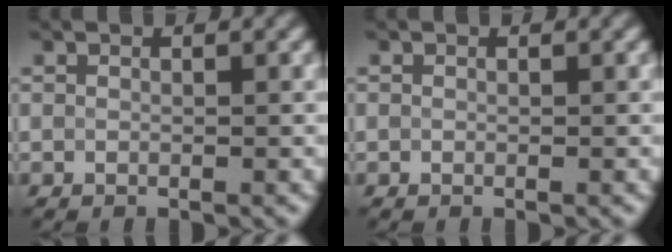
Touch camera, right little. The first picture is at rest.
{"total": 0.0}